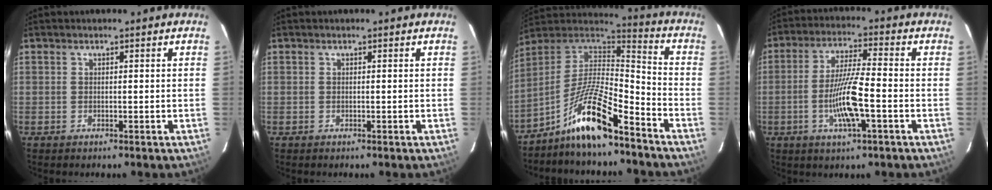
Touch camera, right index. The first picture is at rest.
{"total": 0.0}
{"total": 13.7, "force": [-9.4, 1.9, 9.7], "torque": [-0.182, 0.019, -0.166]}
{"total": 9.5, "force": [-2.7, 0.7, 9.1], "torque": [-0.175, -0.003, -0.051]}